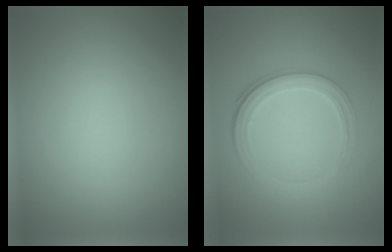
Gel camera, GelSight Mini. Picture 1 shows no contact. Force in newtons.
{"total": 4.3, "press": 3.0, "slide": 3.1}